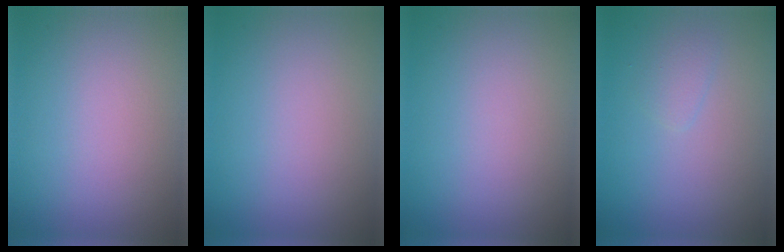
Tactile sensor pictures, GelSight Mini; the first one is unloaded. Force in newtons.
{"total": 0.0}
{"total": 0.0}
{"total": 1.0, "press": 1.0, "slide": 0.0}